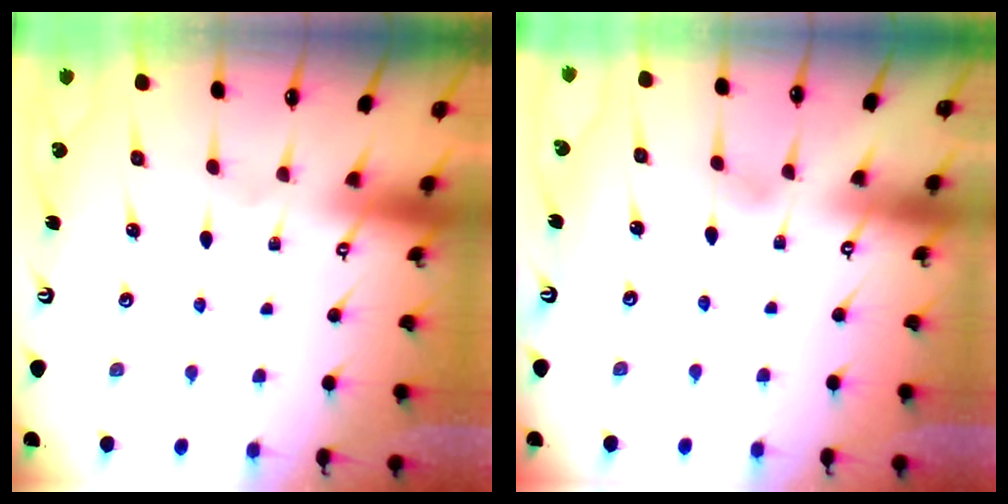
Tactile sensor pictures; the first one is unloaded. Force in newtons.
{"total": 2.8, "press": 2.8, "slide": 0.3}